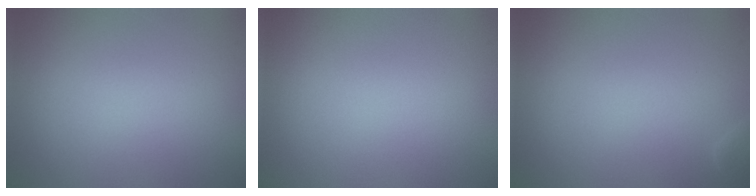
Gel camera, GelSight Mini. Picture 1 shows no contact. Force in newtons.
{"total": 0.0}
{"total": 0.8, "press": 0.8, "slide": 0.1}